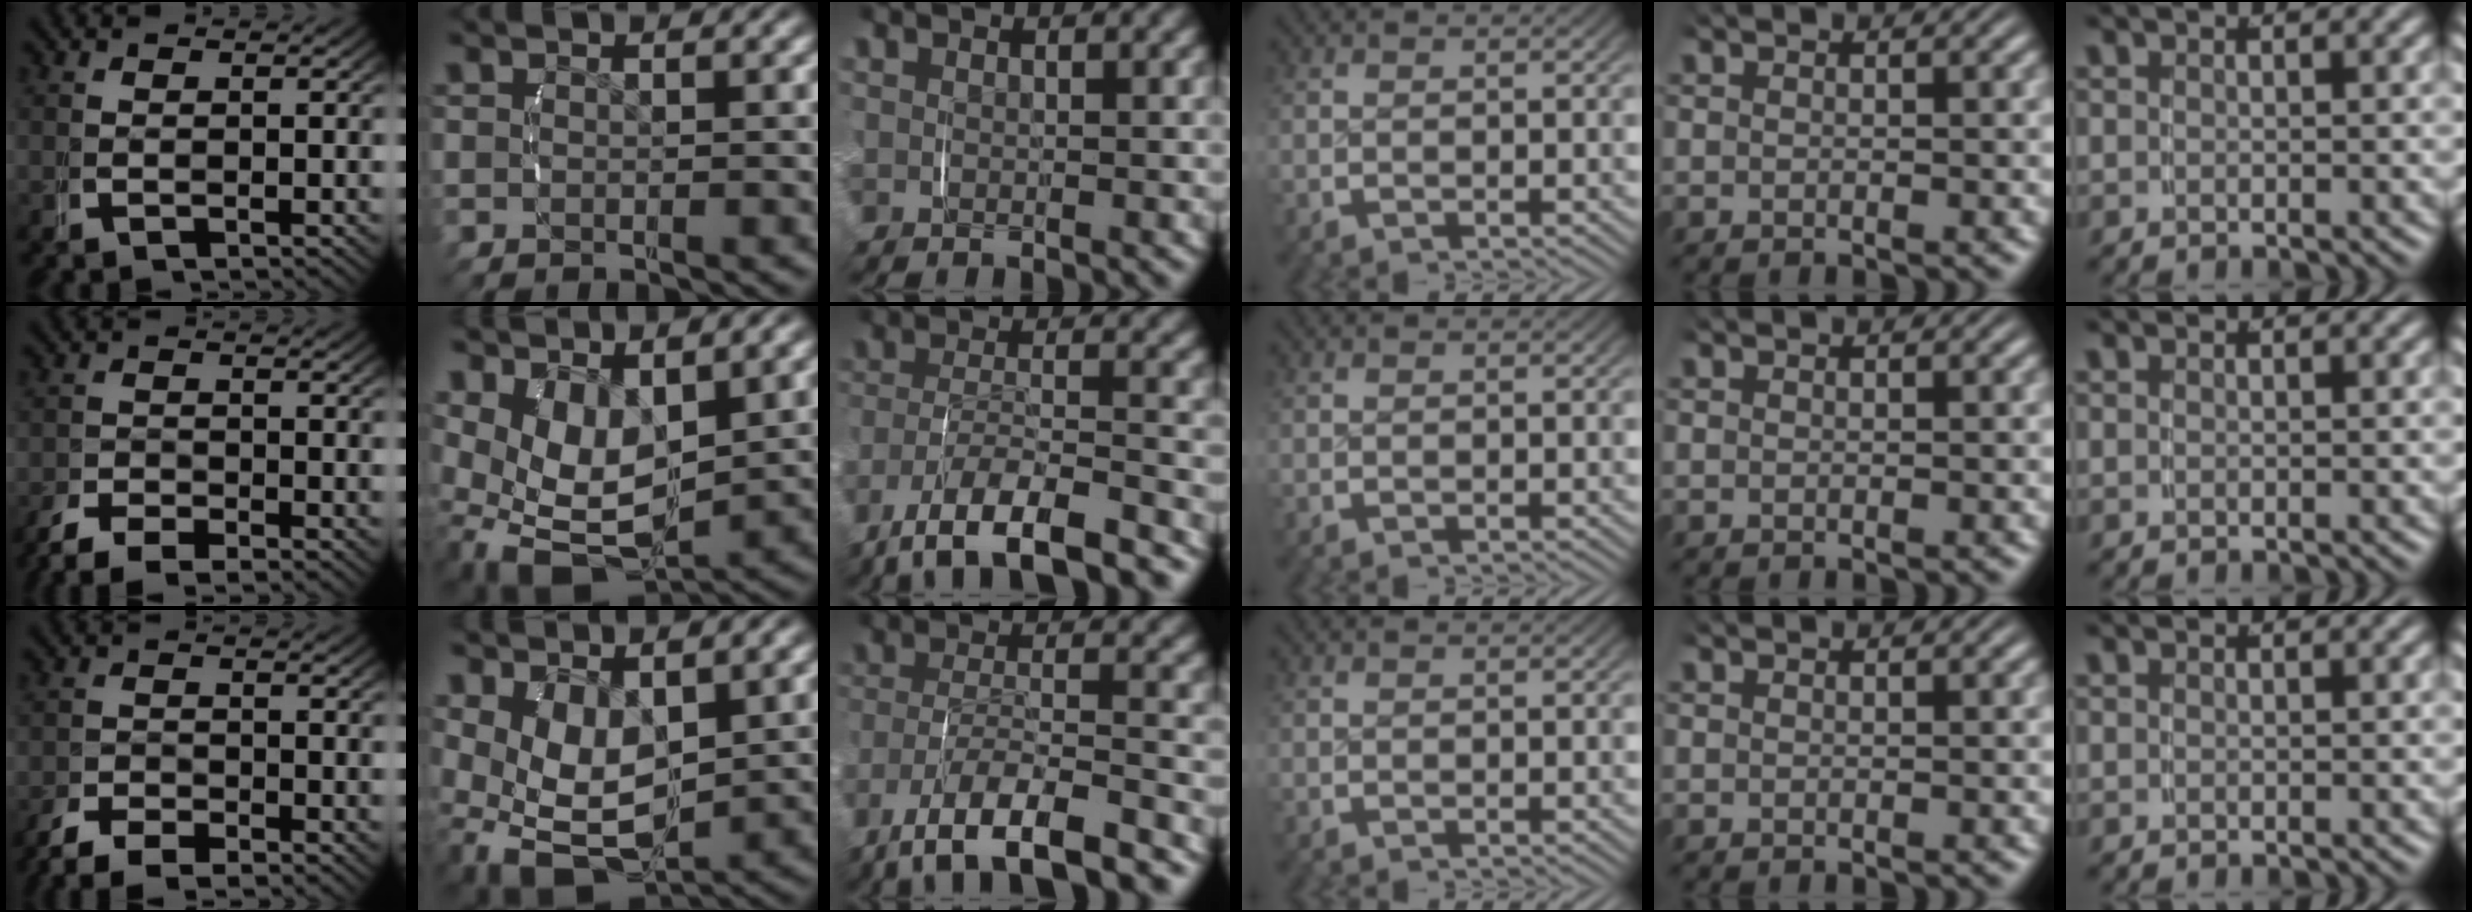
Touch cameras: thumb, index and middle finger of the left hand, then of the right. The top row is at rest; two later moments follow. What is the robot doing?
{"motion": "lift_and_place", "object": "toothpaste"}